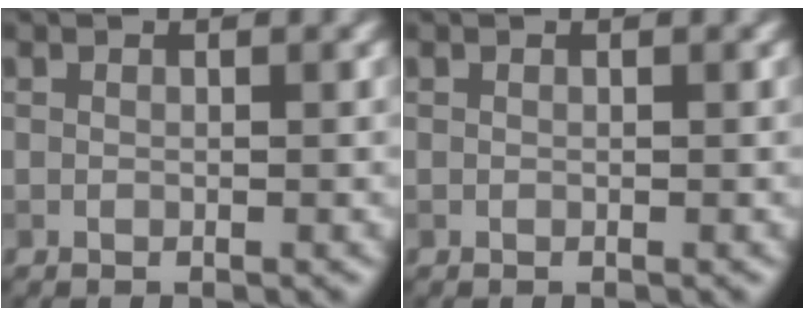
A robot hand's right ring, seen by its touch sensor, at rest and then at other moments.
{"total": 0.0}